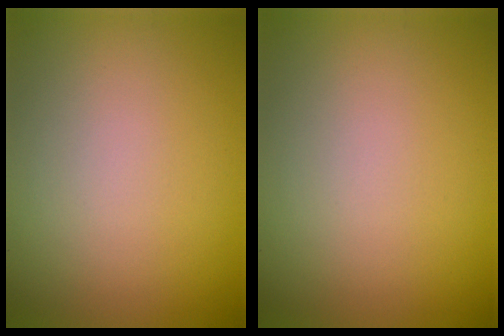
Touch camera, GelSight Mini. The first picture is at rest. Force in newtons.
{"total": 0.0}